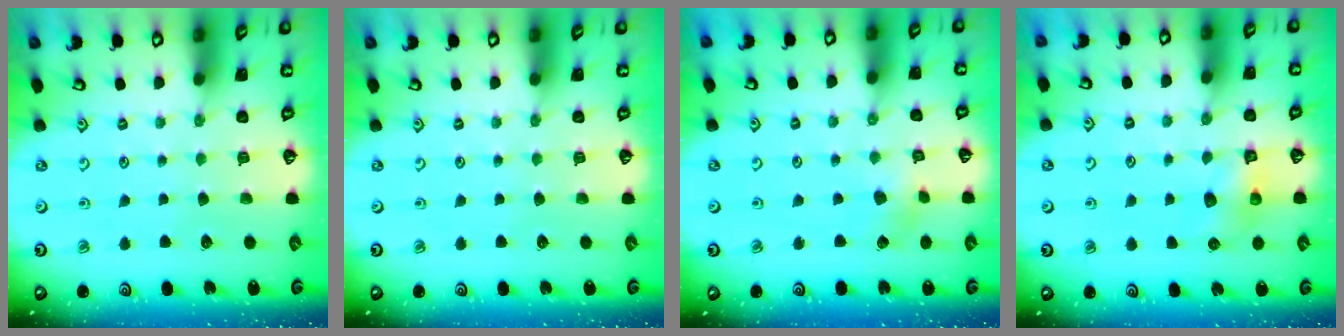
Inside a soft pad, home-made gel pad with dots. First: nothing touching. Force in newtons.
{"total": 0.0}
{"total": 3.0, "press": 3.0, "slide": 0.4}
{"total": 6.8, "press": 6.8, "slide": 0.2}